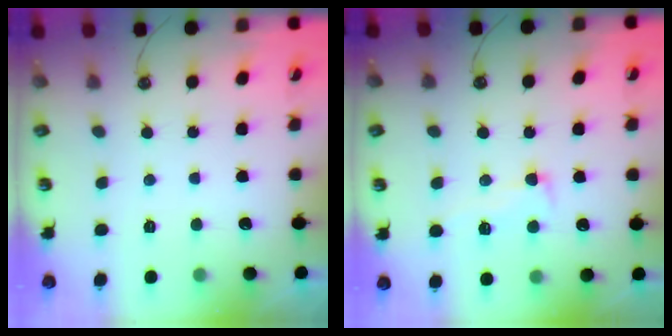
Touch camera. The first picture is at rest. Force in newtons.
{"total": 4.0, "press": 3.8, "slide": 1.3}